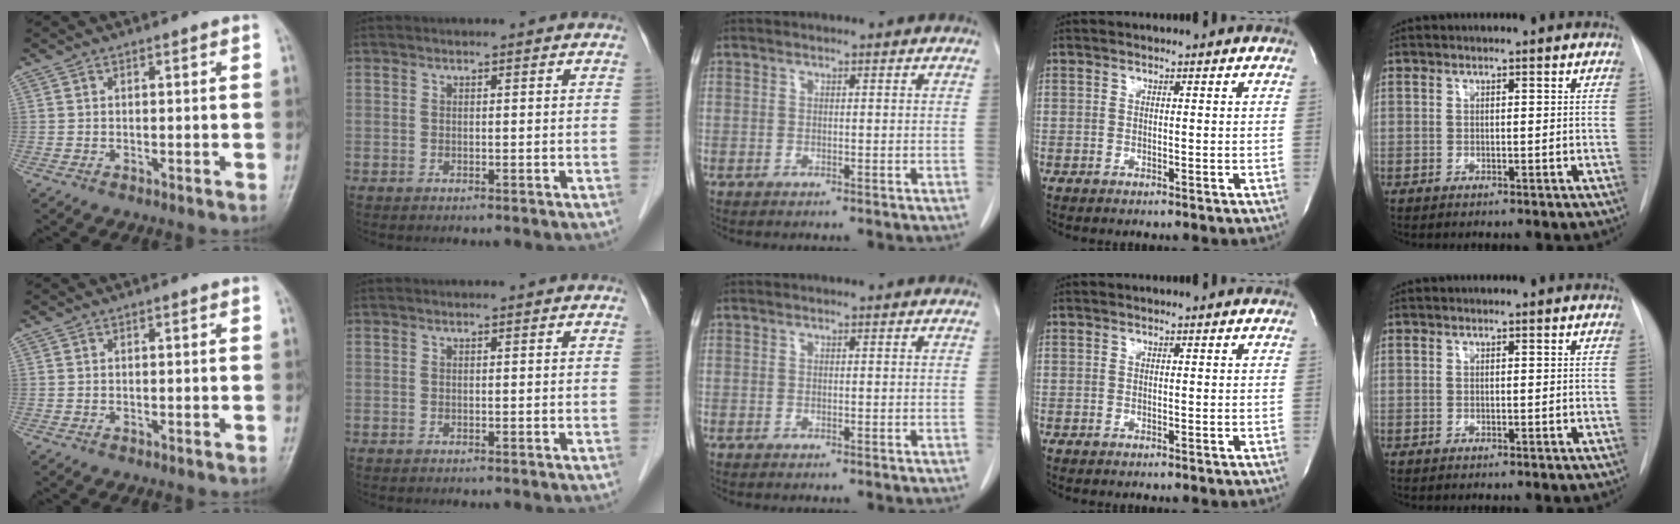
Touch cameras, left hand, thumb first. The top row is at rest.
{}